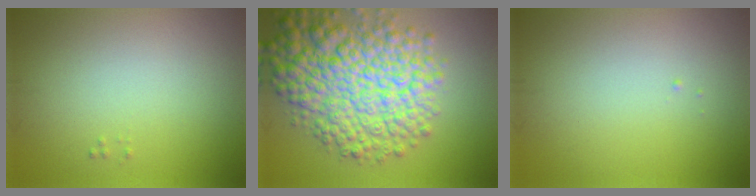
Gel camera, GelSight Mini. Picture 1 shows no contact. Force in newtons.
{"total": 10.3, "press": 10.2, "slide": 0.3}
{"total": 0.0}